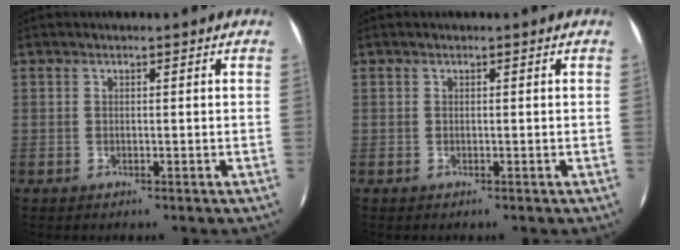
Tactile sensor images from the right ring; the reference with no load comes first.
{"total": 0.0}